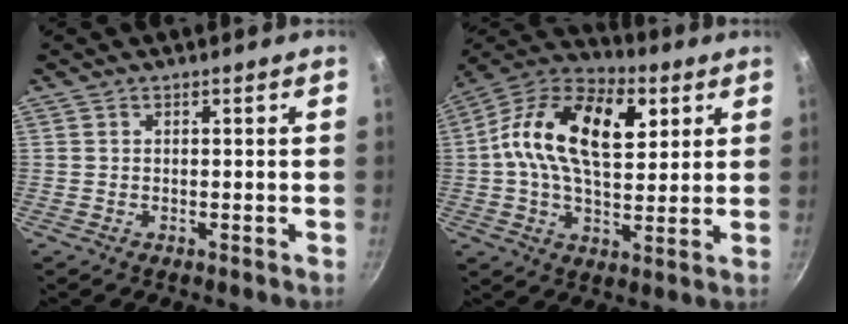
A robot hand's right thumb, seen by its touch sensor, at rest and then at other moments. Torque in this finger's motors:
{"motor_torque": [-0.11, 2.68, 0.97, 0.33, 0.40]}